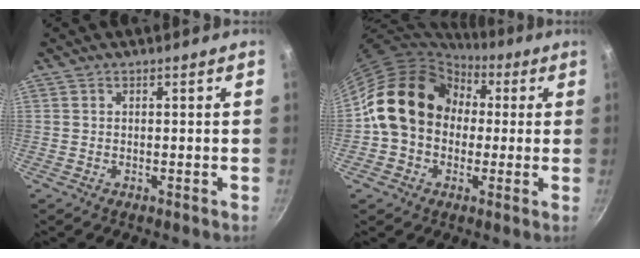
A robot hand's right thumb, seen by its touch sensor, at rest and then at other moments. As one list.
[{"total": 16.5, "force": [2.3, 13.5, 9.3], "torque": [-0.122, 0.036, 0.028]}]